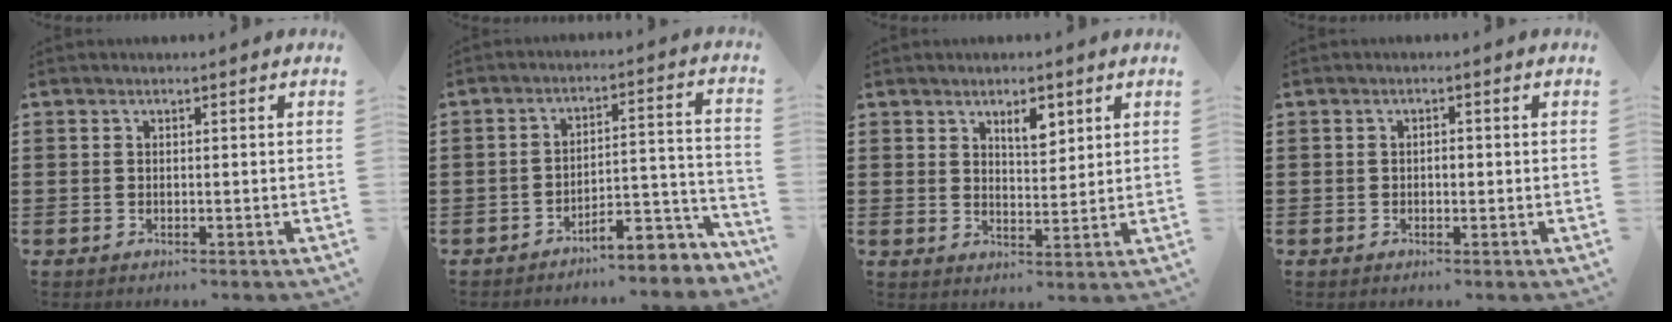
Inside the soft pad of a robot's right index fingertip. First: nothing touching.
{"total": 5.8, "force": [-5.2, 1.2, 2.2], "torque": [-0.032, 0.005, -0.101]}
{"total": 4.1, "force": [2.6, 1.8, 2.6], "torque": [-0.033, -0.002, 0.041]}
{"total": 1.1, "force": [-0.2, 0.6, 0.9], "torque": [-0.018, 0.001, -0.004]}